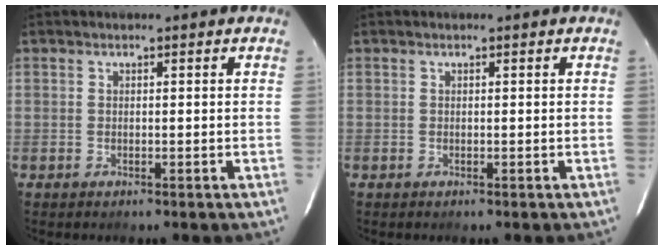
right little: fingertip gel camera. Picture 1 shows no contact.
{"total": 0.0}